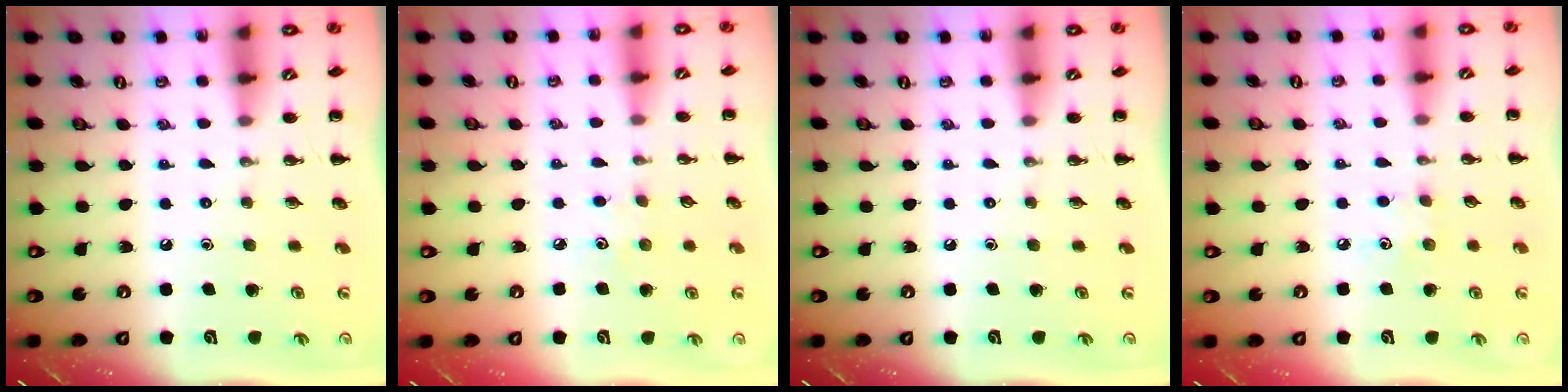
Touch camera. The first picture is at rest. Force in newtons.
{"total": 2.8, "press": 2.6, "slide": 0.8}
{"total": 0.0}
{"total": 4.4, "press": 4.2, "slide": 1.1}